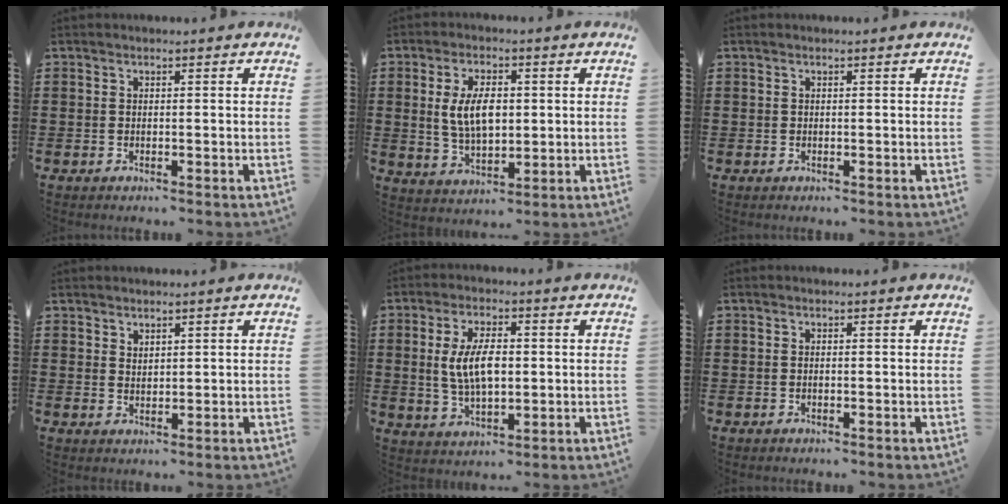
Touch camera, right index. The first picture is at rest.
{"total": 7.0, "force": [0.7, 3.6, 6.0], "torque": [-0.118, 0.006, 0.008]}
{"total": 0.0}
{"total": 1.6, "force": [1.5, 0.6, 0.0], "torque": [-0.002, 0.002, 0.030]}
{"total": 7.4, "force": [0.4, 3.3, 6.6], "torque": [-0.133, 0.002, 0.001]}
{"total": 0.0}